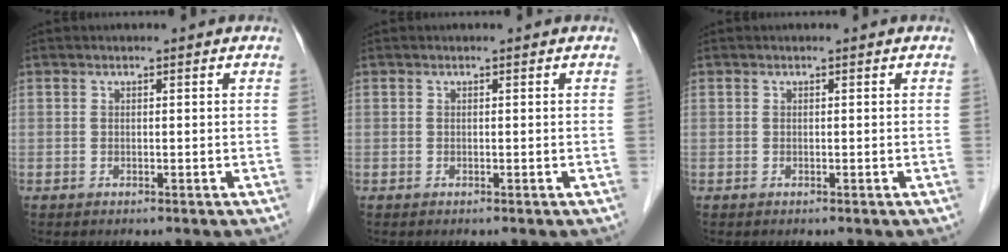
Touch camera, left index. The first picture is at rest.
{"total": 0.0}
{"total": 0.0}